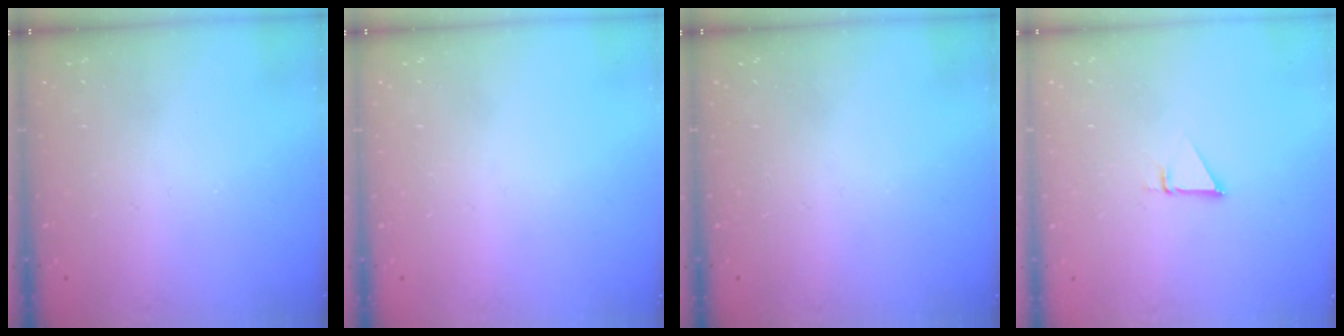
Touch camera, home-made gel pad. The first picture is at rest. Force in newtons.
{"total": 0.0}
{"total": 0.0}
{"total": 1.4, "press": 1.4, "slide": 0.0}